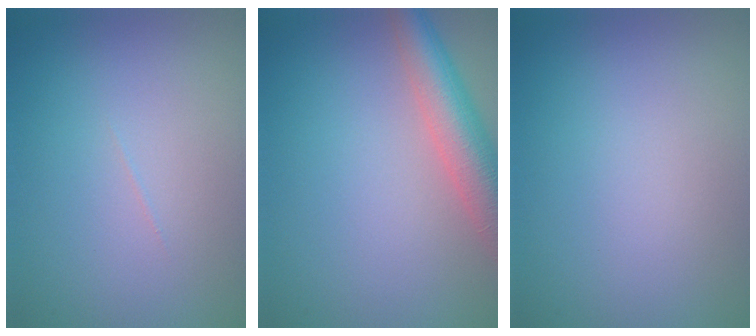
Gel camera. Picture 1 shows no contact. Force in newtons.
{"total": 5.9, "press": 5.8, "slide": 0.2}
{"total": 0.0}